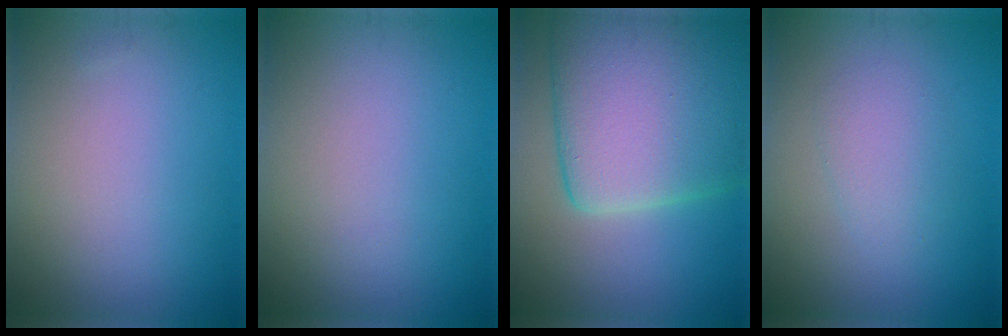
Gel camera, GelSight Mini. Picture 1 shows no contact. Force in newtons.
{"total": 0.0}
{"total": 13.2, "press": 13.2, "slide": 0.5}
{"total": 2.2, "press": 2.2, "slide": 0.1}